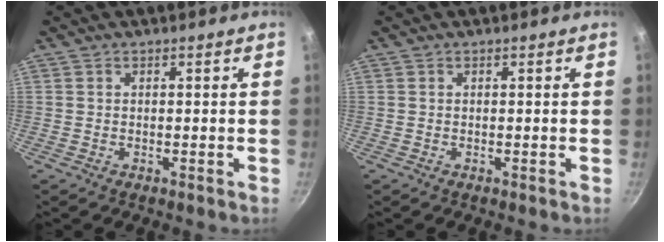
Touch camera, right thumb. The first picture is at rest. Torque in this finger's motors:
{"motor_torque": [-0.01, 0.01, -0.09, -0.09, 0.00]}